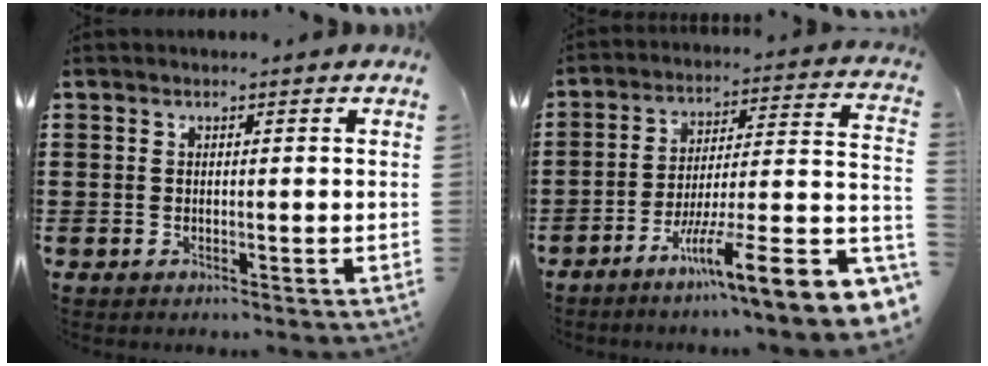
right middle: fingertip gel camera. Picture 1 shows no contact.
{"total": 9.7, "force": [-6.1, -0.3, 7.6], "torque": [-0.109, -0.022, -0.121]}